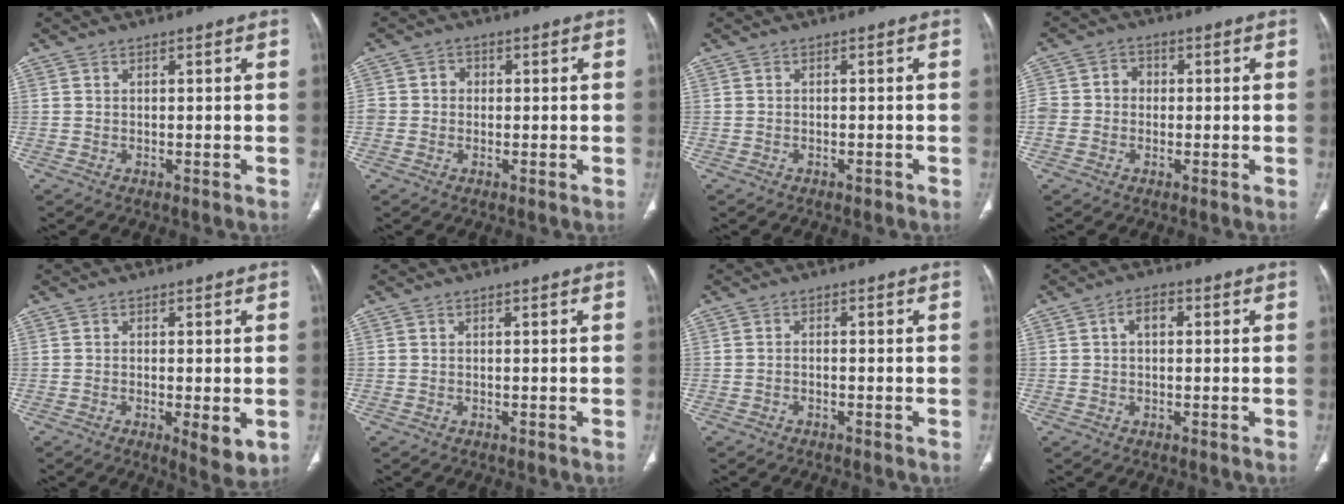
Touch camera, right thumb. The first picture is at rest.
{"total": 3.3, "force": [-0.1, 3.1, 1.3], "torque": [-0.005, 0.014, -0.003]}
{"total": 0.6, "force": [-0.5, 0.3, 0.3], "torque": [-0.007, 0.000, -0.008]}
{"total": 5.7, "force": [-0.5, 5.0, 2.7], "torque": [-0.037, 0.024, -0.015]}
{"total": 5.3, "force": [-1.2, 1.6, 4.8], "torque": [-0.072, -0.015, -0.017]}
{"total": 0.0}
{"total": 0.8, "force": [-0.5, 0.4, 0.5], "torque": [-0.007, 0.005, -0.010]}
{"total": 3.4, "force": [0.6, 2.1, 2.6], "torque": [-0.040, 0.013, 0.004]}